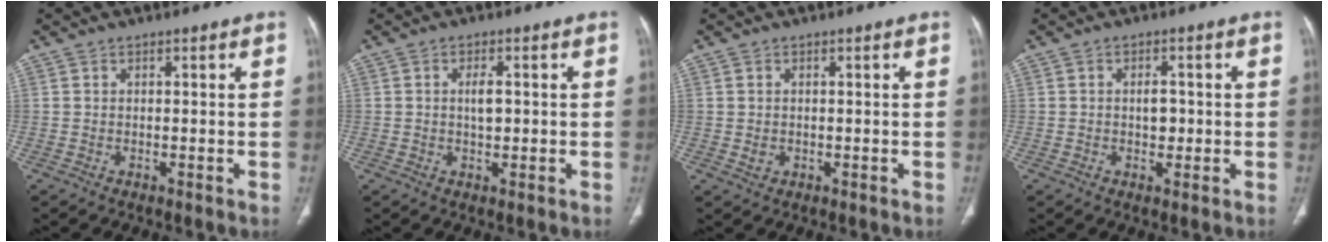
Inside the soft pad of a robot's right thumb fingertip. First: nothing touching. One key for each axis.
{"total": 2.8, "fx": 0.2, "fy": 1.4, "fz": 2.4, "tx": -0.041, "ty": 0.001, "tz": 0.004}
{"total": 1.5, "fx": -0.1, "fy": 1.3, "fz": 0.8, "tx": -0.013, "ty": 0.000, "tz": 0.004}
{"total": 2.8, "fx": -0.1, "fy": 1.9, "fz": 2.1, "tx": -0.020, "ty": 0.003, "tz": -0.001}